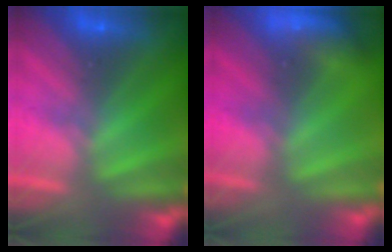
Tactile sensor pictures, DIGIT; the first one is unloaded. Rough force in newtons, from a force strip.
{"total": 3.4}